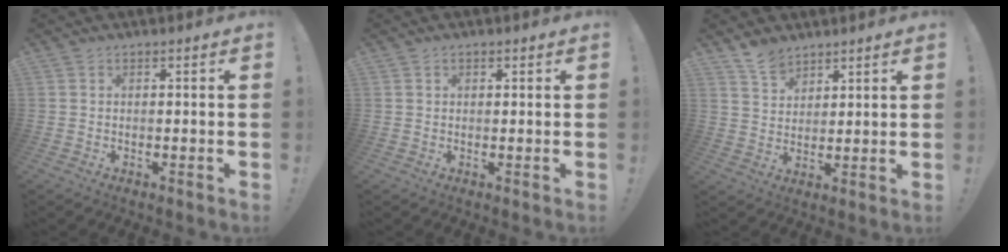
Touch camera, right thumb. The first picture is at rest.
{"total": 0.6, "force": [0.4, 0.4, 0.3], "torque": [-0.001, 0.000, 0.006]}
{"total": 6.2, "force": [5.3, 2.8, 1.6], "torque": [-0.032, -0.034, 0.102]}